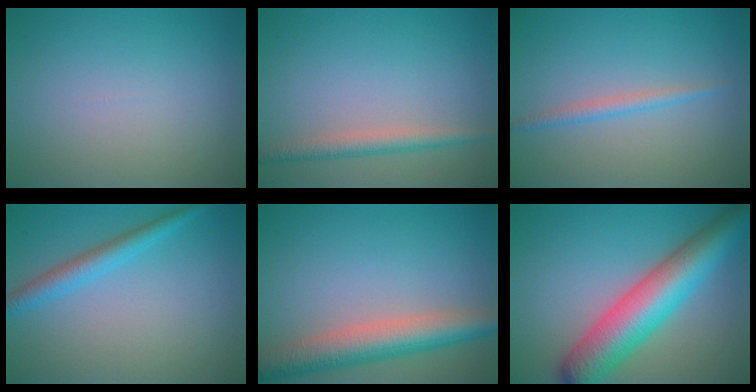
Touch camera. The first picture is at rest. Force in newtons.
{"total": 2.2, "press": 2.2, "slide": 0.0}
{"total": 1.5, "press": 1.5, "slide": 0.1}
{"total": 2.7, "press": 2.7, "slide": 0.2}
{"total": 6.1, "press": 6.1, "slide": 0.4}
{"total": 9.3, "press": 9.3, "slide": 0.3}